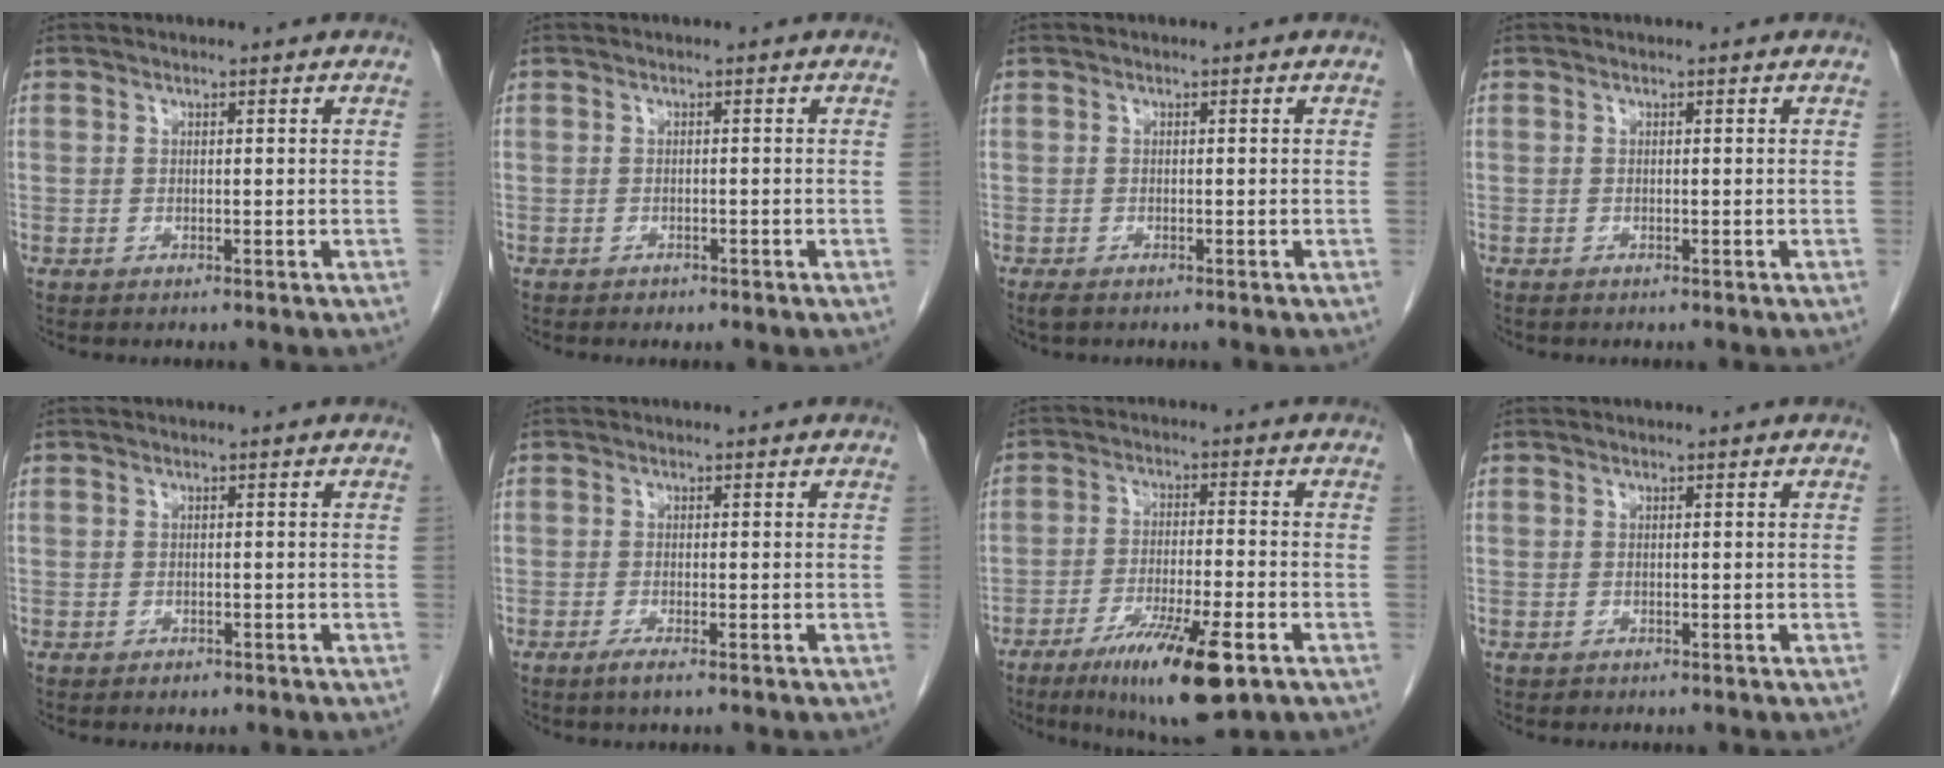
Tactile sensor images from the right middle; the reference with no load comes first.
{"total": 0.7, "force": [-0.5, 0.3, 0.2], "torque": [-0.009, 0.000, -0.007]}
{"total": 1.3, "force": [-1.0, 0.6, 0.7], "torque": [-0.017, -0.003, -0.014]}
{"total": 0.0}
{"total": 0.9, "force": [-0.6, 0.5, 0.3], "torque": [-0.007, 0.000, -0.007]}
{"total": 1.8, "force": [-1.2, 0.1, 1.4], "torque": [-0.030, -0.005, -0.023]}
{"total": 12.4, "force": [-6.9, 1.3, 10.2], "torque": [-0.175, -0.029, -0.109]}
{"total": 0.0}